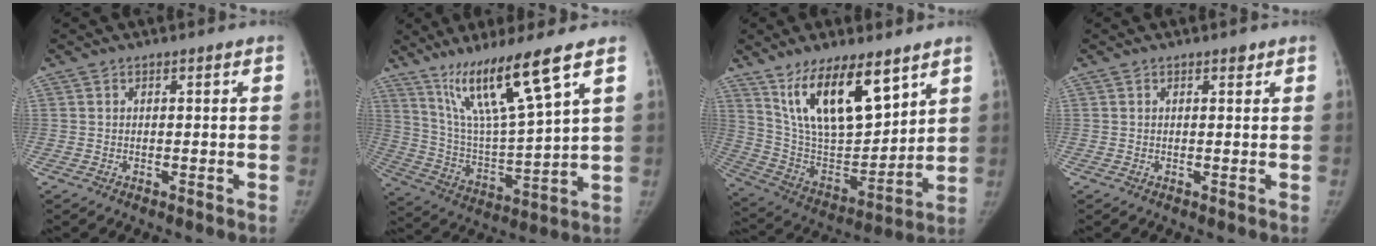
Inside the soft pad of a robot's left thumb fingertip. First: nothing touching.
{"total": 16.7, "force": [10.4, 1.0, 13.0], "torque": [-0.234, -0.055, 0.202]}
{"total": 19.4, "force": [11.4, 7.8, 13.6], "torque": [-0.200, -0.059, 0.225]}
{"total": 0.9, "force": [0.6, 0.4, 0.5], "torque": [-0.002, -0.003, 0.007]}